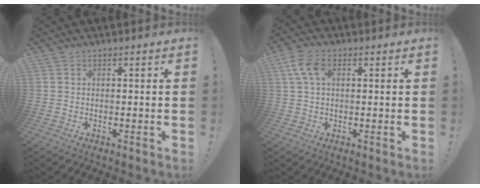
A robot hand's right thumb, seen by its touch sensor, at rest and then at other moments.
{"total": 7.3, "force": [2.3, 4.2, 5.5], "torque": [-0.117, 0.010, 0.047]}